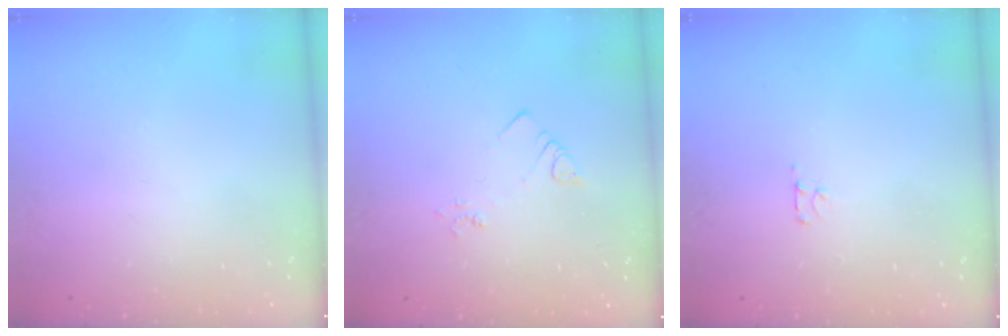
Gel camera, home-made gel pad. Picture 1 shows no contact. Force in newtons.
{"total": 2.4, "press": 2.4, "slide": 0.4}
{"total": 2.7, "press": 2.7, "slide": 0.3}